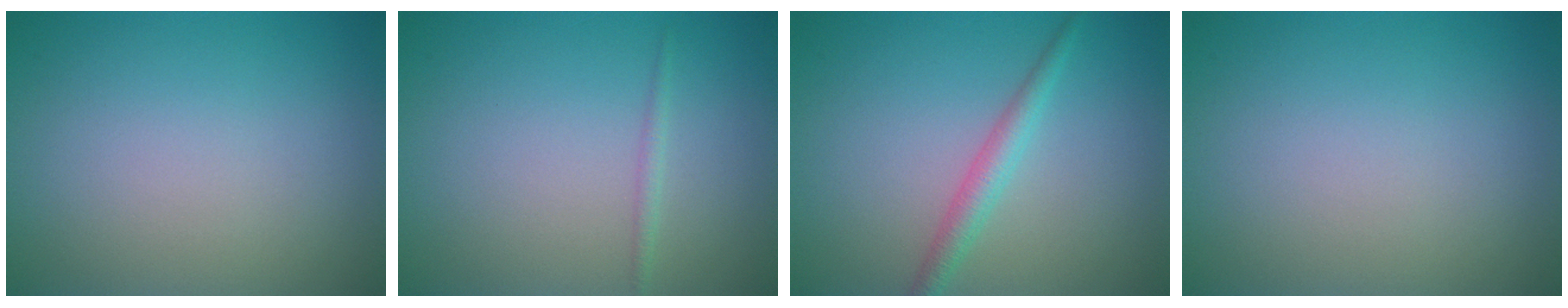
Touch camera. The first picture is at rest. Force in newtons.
{"total": 0.8, "press": 0.8, "slide": 0.0}
{"total": 2.2, "press": 2.2, "slide": 0.0}
{"total": 0.0}